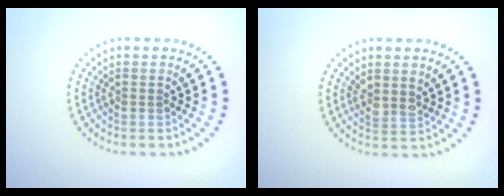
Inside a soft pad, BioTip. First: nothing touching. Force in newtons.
{"total": 1.7, "press": 1.5, "slide": 0.8}